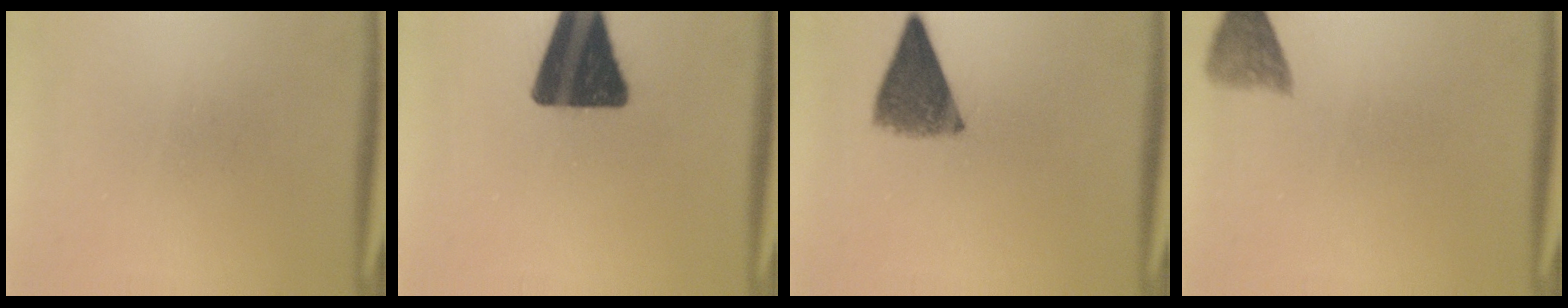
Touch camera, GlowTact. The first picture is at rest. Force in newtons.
{"total": 18.5}
{"total": 8.1}
{"total": 3.6}